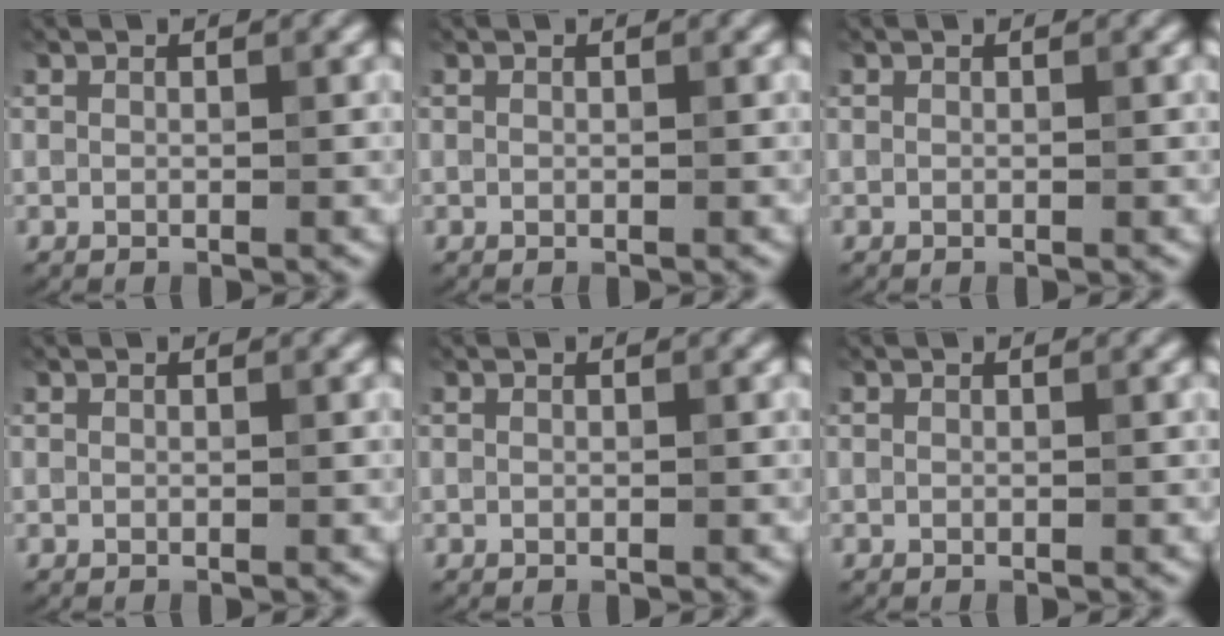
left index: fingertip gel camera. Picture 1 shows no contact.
{"total": 0.0}
{"total": 0.0}
{"total": 0.0}
{"total": 0.0}
{"total": 0.0}